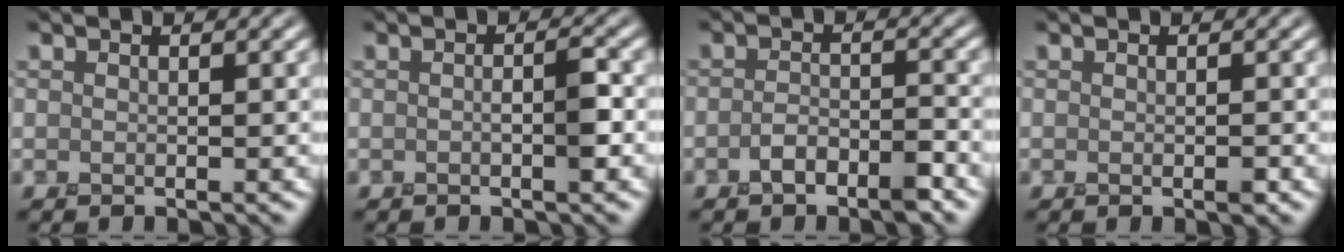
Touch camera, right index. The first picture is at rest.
{"total": 1.6, "force": [-0.3, 0.2, 1.6], "torque": [-0.028, 0.005, -0.007]}
{"total": 2.8, "force": [-1.8, 1.1, 1.9], "torque": [-0.033, 0.009, -0.034]}
{"total": 0.8, "force": [-0.4, 0.1, 0.7], "torque": [-0.014, -0.002, -0.007]}